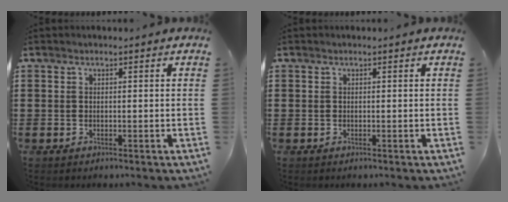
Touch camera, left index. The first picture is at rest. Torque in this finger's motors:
{"motor_torque": [0.00, 0.00, -0.02, 0.01]}